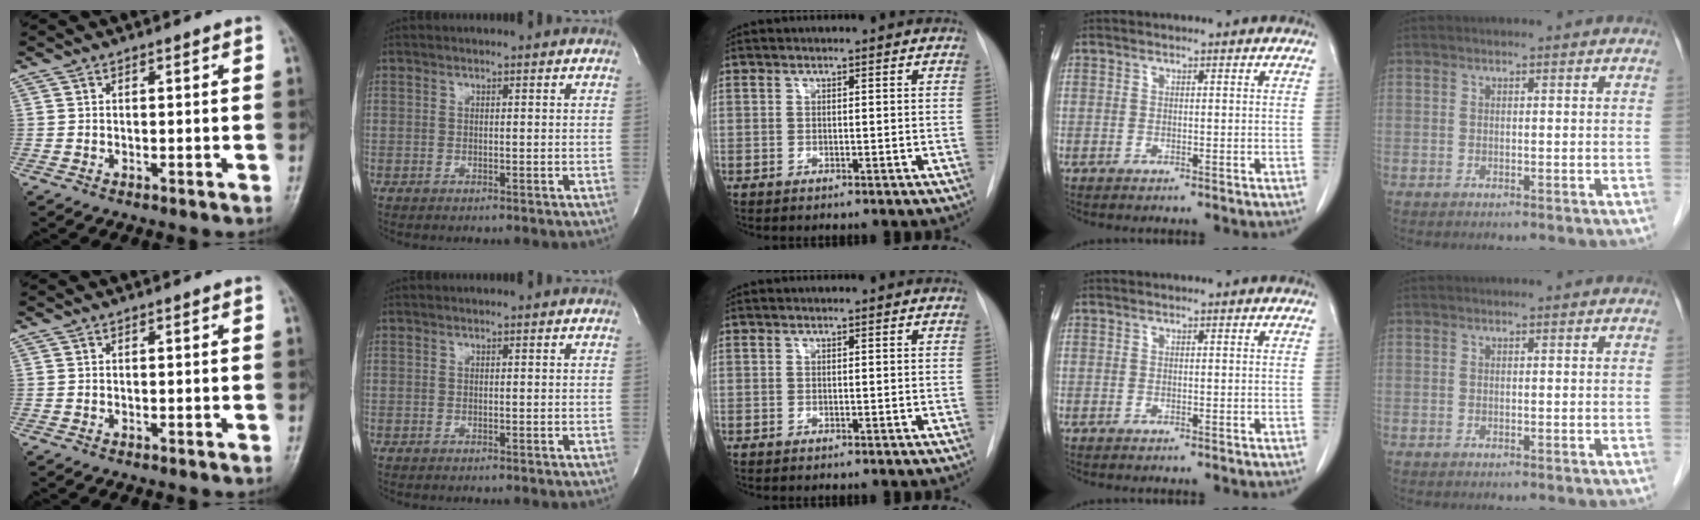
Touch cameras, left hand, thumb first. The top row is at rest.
{}